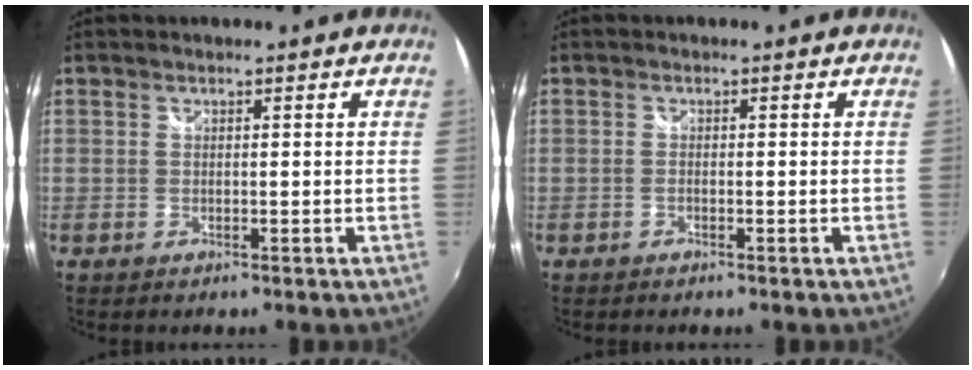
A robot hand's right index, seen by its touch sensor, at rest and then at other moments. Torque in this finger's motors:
{"motor_torque": [0.32, 0.36, 0.06, -0.01]}